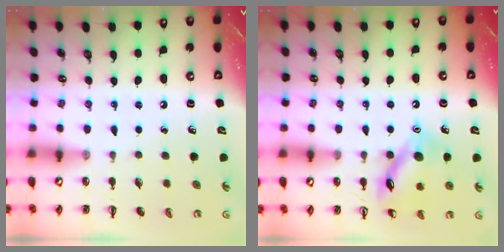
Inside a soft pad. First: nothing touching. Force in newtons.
{"total": 12.3, "press": 12.3, "slide": 1.0}